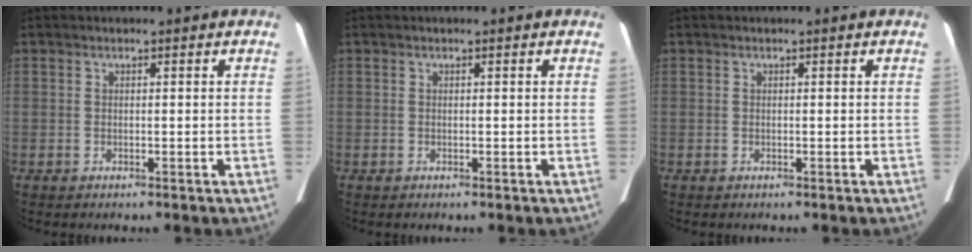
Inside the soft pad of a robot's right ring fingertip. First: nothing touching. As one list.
[{"total": 0.0}, {"total": 0.0}]